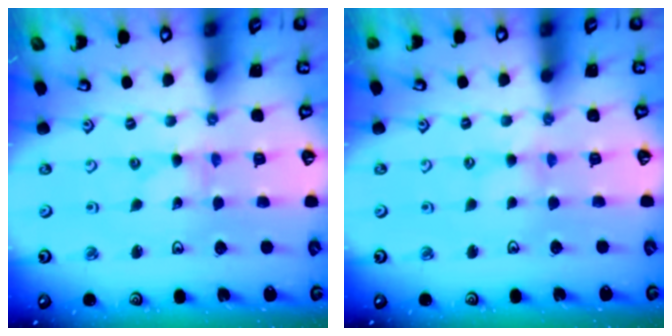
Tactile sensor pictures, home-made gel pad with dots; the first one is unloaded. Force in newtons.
{"total": 1.3, "press": 1.2, "slide": 0.3}